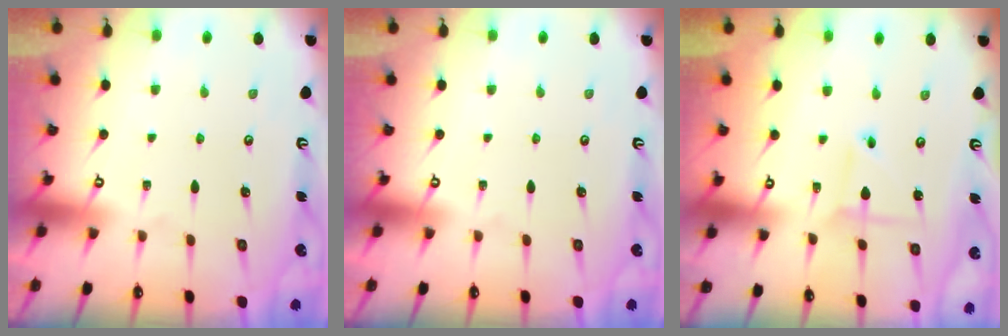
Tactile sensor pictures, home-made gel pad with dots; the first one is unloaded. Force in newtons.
{"total": 0.0}
{"total": 2.8, "press": 2.8, "slide": 0.3}